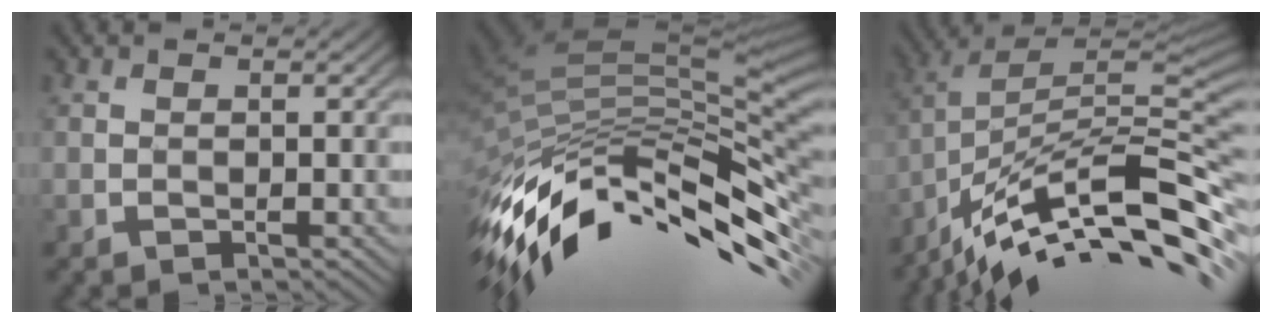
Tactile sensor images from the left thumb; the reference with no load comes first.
{"total": 16.1, "force": [-6.3, 6.0, 13.5], "torque": [-0.298, -0.016, -0.103]}
{"total": 14.2, "force": [-8.5, 3.3, 10.8], "torque": [-0.217, 0.016, -0.145]}